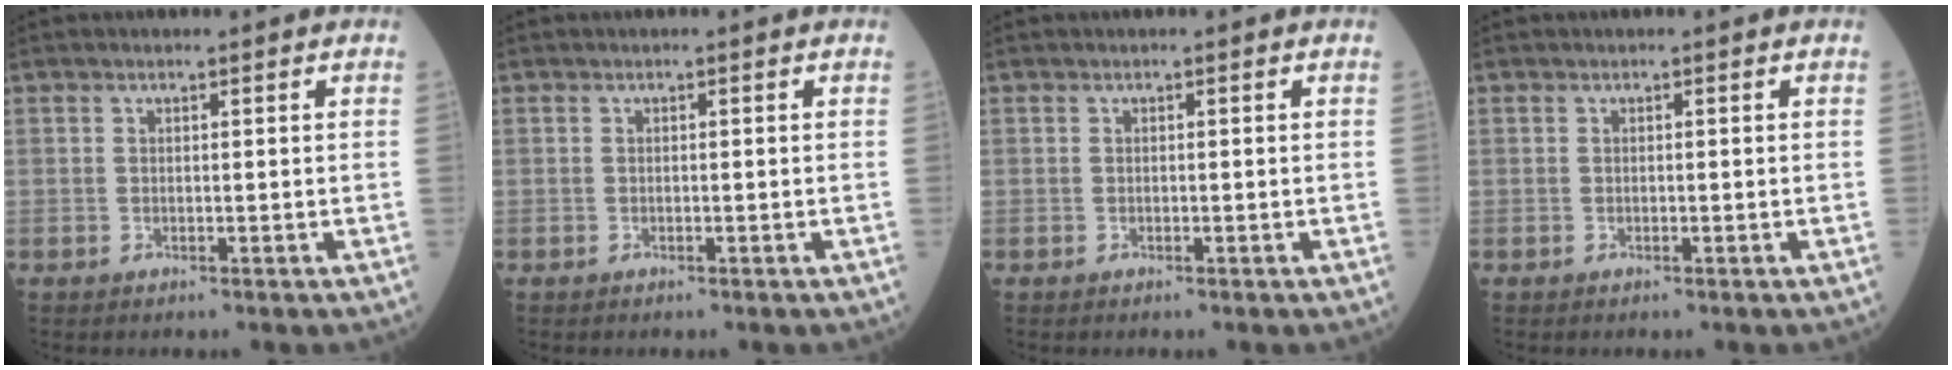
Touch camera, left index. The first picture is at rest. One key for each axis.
{"total": 0.0}
{"total": 0.0}
{"total": 0.0}